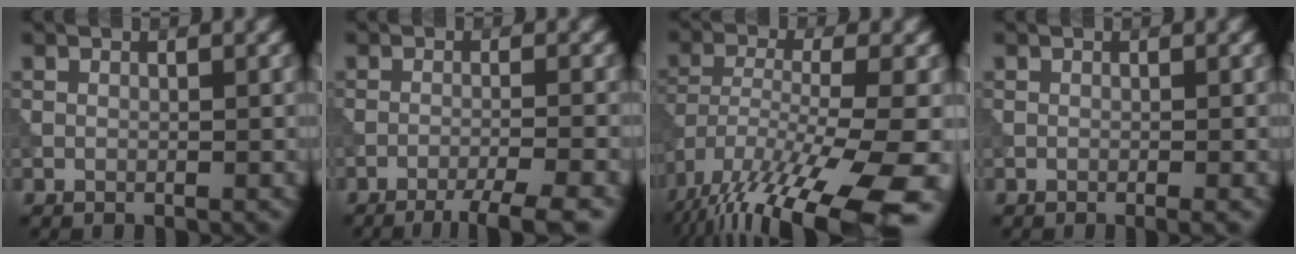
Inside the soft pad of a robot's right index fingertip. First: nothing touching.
{"total": 4.8, "force": [-3.3, 0.6, 3.4], "torque": [-0.052, 0.002, -0.061]}
{"total": 16.4, "force": [-10.8, 4.1, 11.6], "torque": [-0.236, -0.040, -0.162]}
{"total": 0.8, "force": [-0.3, 0.1, 0.7], "torque": [-0.008, -0.003, -0.007]}